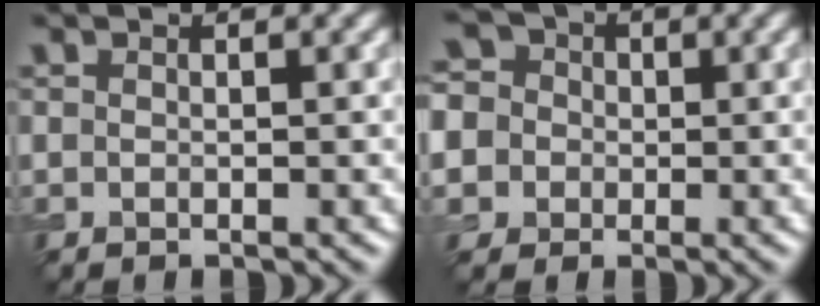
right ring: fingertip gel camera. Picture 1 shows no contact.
{"total": 8.8, "force": [0.0, 8.2, 3.1], "torque": [-0.069, 0.026, -0.037]}